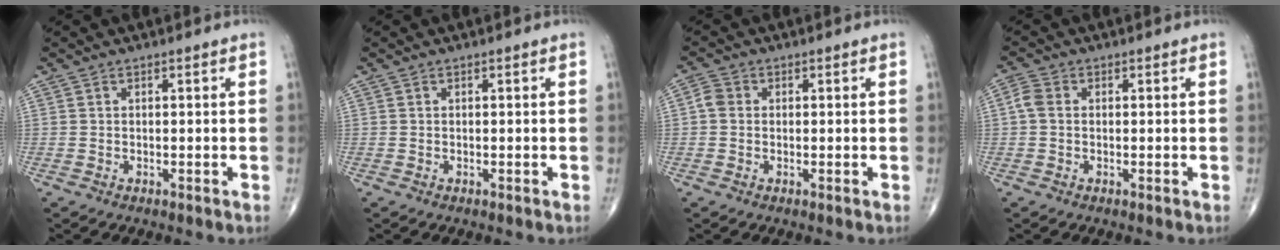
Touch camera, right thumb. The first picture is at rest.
{"total": 0.0}
{"total": 2.4, "force": [0.0, 2.1, 1.2], "torque": [-0.018, 0.007, -0.006]}
{"total": 2.6, "force": [0.1, 2.0, 1.7], "torque": [-0.036, 0.007, -0.004]}